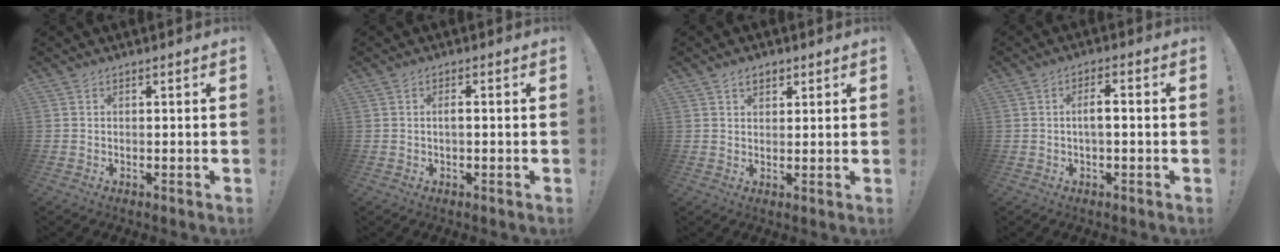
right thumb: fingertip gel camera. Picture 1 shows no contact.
{"total": 1.8, "force": [-0.5, 0.3, 1.7], "torque": [-0.037, 0.006, -0.008]}
{"total": 3.2, "force": [1.7, 2.1, 1.6], "torque": [-0.021, -0.001, 0.029]}
{"total": 4.5, "force": [-0.6, 1.1, 4.3], "torque": [-0.076, 0.007, -0.012]}